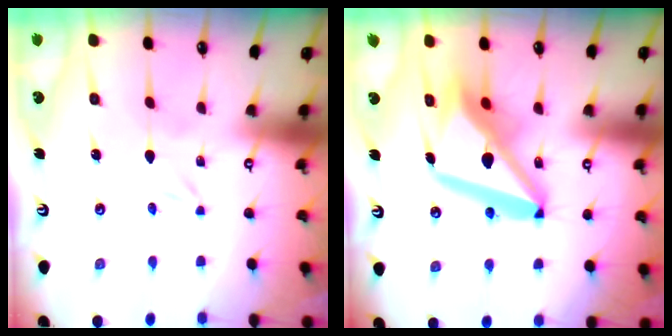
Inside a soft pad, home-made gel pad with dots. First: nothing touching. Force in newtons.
{"total": 17.5, "press": 17.4, "slide": 2.0}